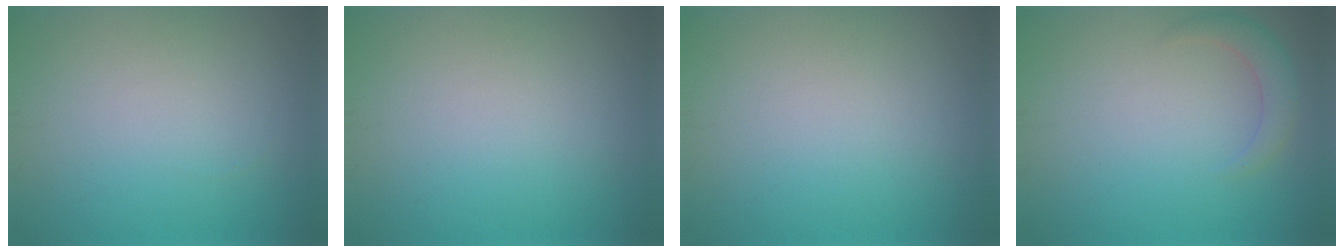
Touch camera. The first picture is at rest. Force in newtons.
{"total": 0.0}
{"total": 0.0}
{"total": 2.1, "press": 2.1, "slide": 0.2}